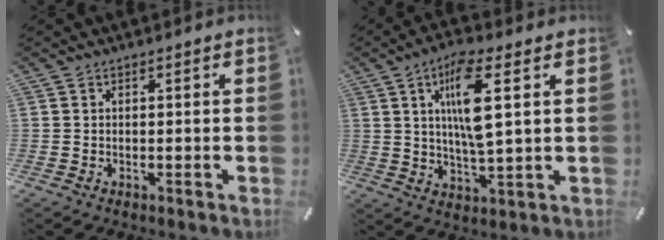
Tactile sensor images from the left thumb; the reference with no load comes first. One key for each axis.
{"total": 12.1, "fx": 3.6, "fy": 2.9, "fz": 11.1, "tx": -0.212, "ty": -0.007, "tz": 0.054}